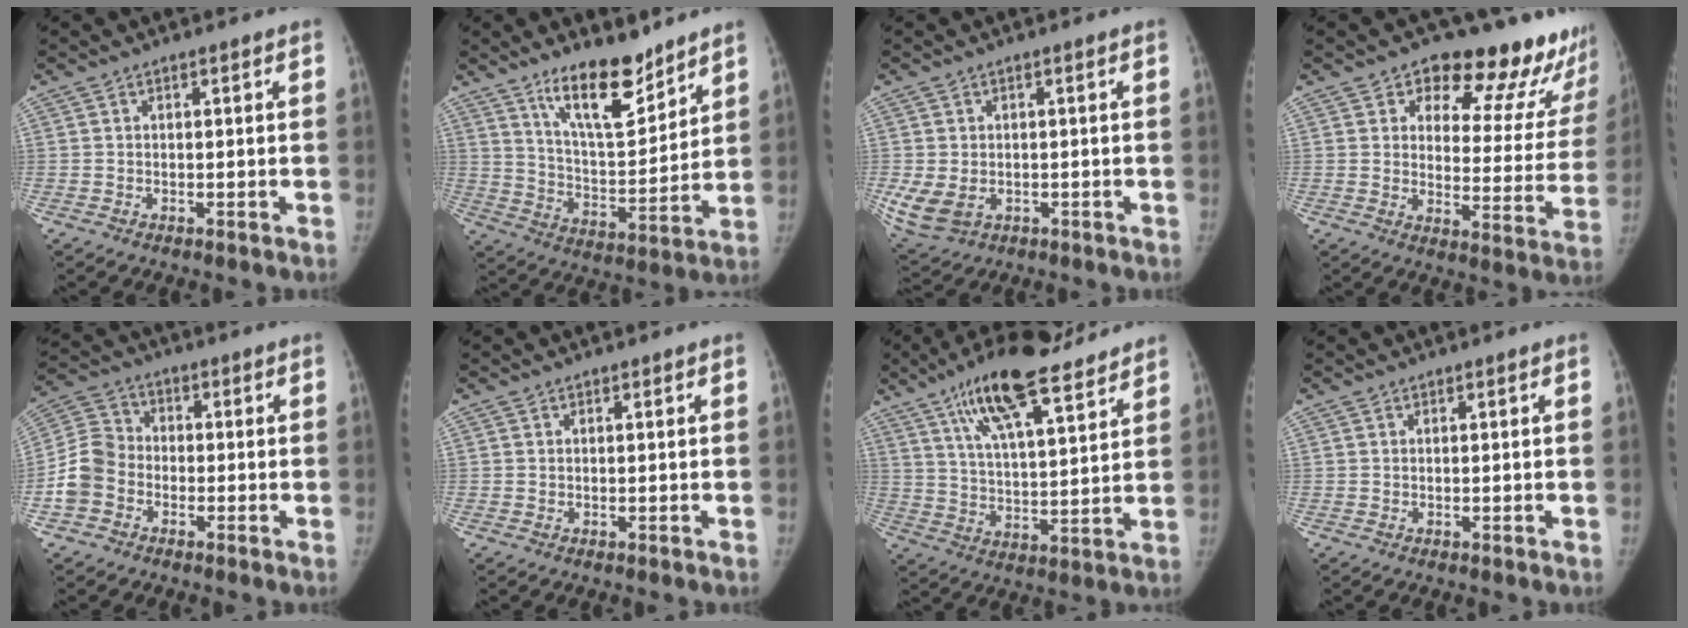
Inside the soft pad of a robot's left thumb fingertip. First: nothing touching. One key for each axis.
{"total": 14.1, "fx": 10.4, "fy": 4.4, "fz": 8.4, "tx": -0.111, "ty": -0.082, "tz": 0.186}
{"total": 7.9, "fx": -1.7, "fy": 5.7, "fz": 5.2, "tx": -0.116, "ty": -0.004, "tz": -0.017}
{"total": 19.6, "fx": 15.8, "fy": 8.1, "fz": 8.3, "tx": -0.035, "ty": -0.106, "tz": 0.186}
{"total": 8.1, "fx": -2.7, "fy": 6.6, "fz": 3.8, "tx": -0.073, "ty": 0.027, "tz": -0.062}
{"total": 0.0}
{"total": 18.2, "fx": 12.5, "fy": 4.9, "fz": 12.3, "tx": -0.186, "ty": -0.042, "tz": 0.212}
{"total": 0.0}